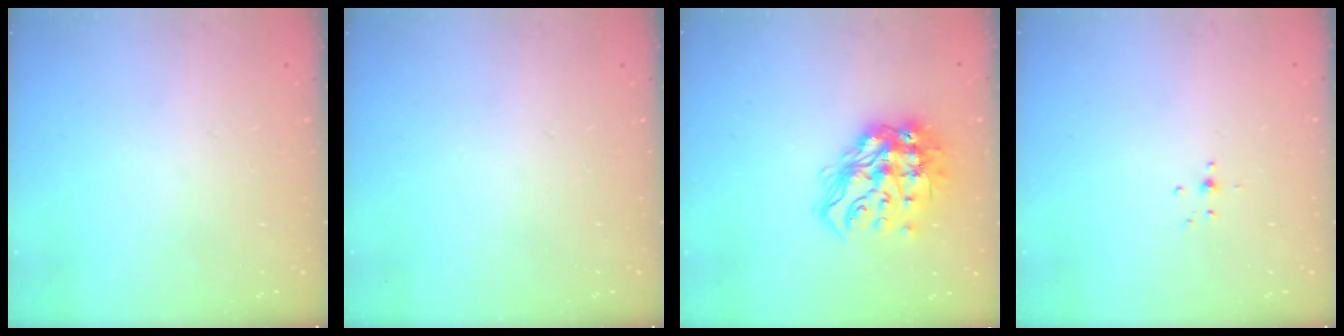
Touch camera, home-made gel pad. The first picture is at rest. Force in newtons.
{"total": 0.0}
{"total": 16.6, "press": 16.5, "slide": 1.9}
{"total": 3.7, "press": 3.6, "slide": 0.8}